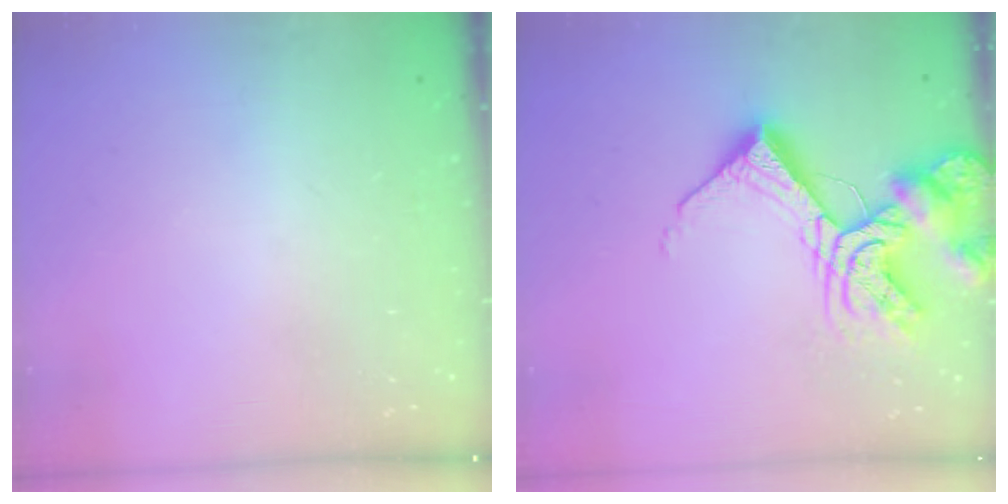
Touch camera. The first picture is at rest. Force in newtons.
{"total": 16.5, "press": 16.4, "slide": 1.9}